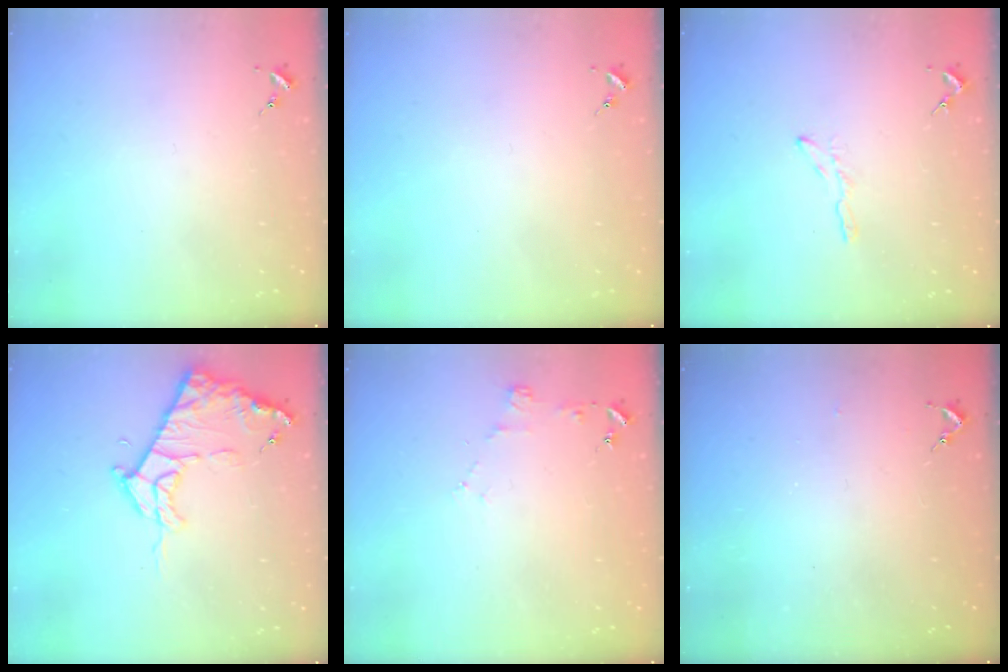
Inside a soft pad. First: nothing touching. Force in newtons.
{"total": 0.0}
{"total": 3.8, "press": 3.7, "slide": 0.4}
{"total": 12.0, "press": 12.0, "slide": 1.2}
{"total": 4.0, "press": 3.9, "slide": 0.5}
{"total": 2.6, "press": 2.5, "slide": 0.3}